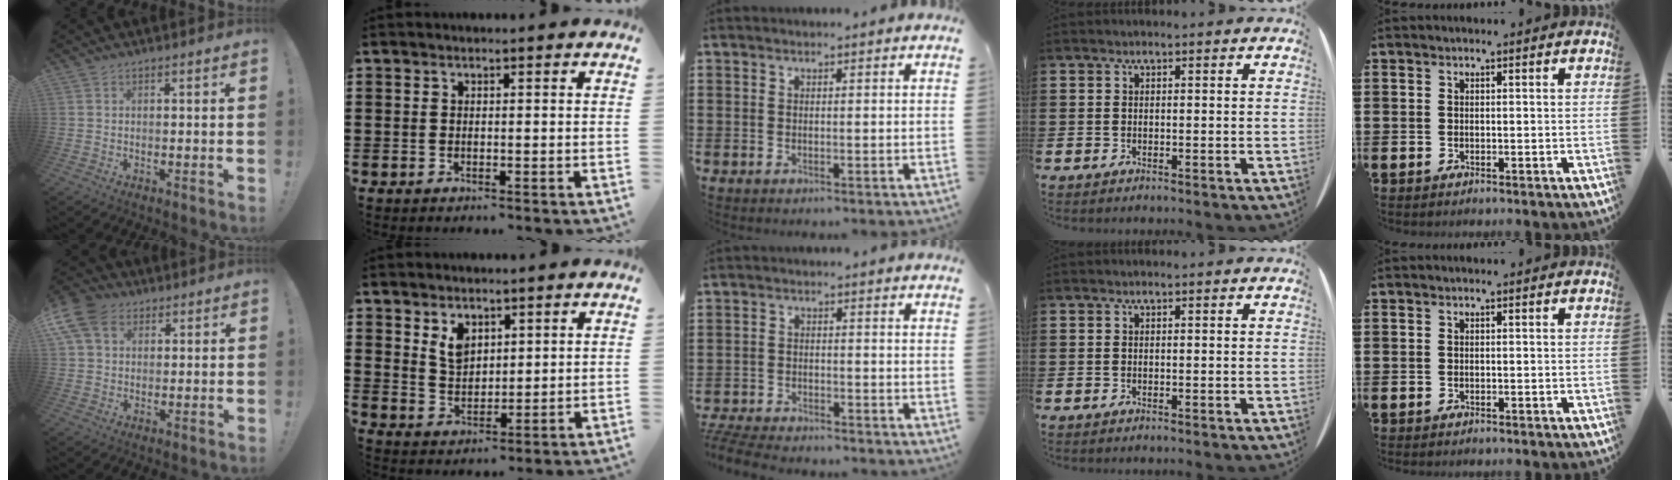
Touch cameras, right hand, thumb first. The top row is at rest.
{"thumb": {"total": 10.9, "force": [4.3, 7.8, 6.2], "torque": [-0.126, -0.005, 0.087]}, "index": {"total": 4.2, "force": [2.4, 2.7, 2.1], "torque": [-0.051, 0.007, 0.046]}, "middle": {"total": 4.3, "force": [-4.2, 0.3, 0.7], "torque": [-0.033, -0.008, -0.091]}}